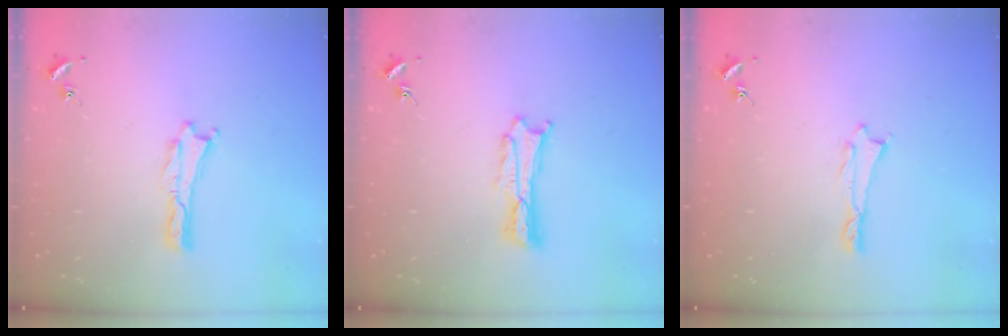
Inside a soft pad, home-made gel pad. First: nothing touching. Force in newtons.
{"total": 1.2, "press": 1.2, "slide": 0.2}
{"total": 0.5, "press": 0.5, "slide": 0.2}